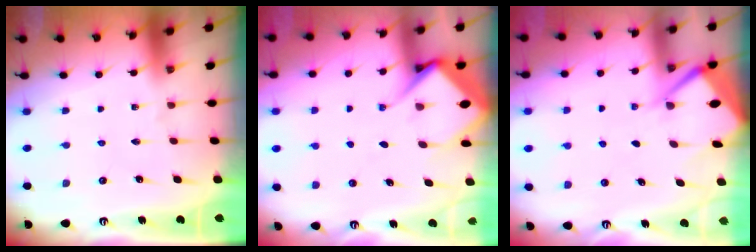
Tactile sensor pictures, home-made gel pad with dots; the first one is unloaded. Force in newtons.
{"total": 9.0, "press": 8.9, "slide": 1.2}
{"total": 5.5, "press": 5.5, "slide": 0.7}